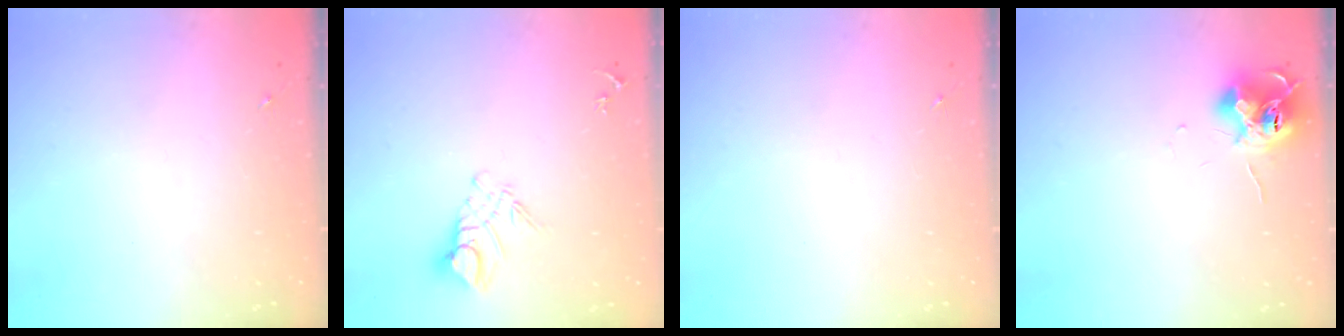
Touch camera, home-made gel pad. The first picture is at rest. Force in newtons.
{"total": 9.1, "press": 9.1, "slide": 0.9}
{"total": 0.0}
{"total": 12.3, "press": 12.3, "slide": 0.8}